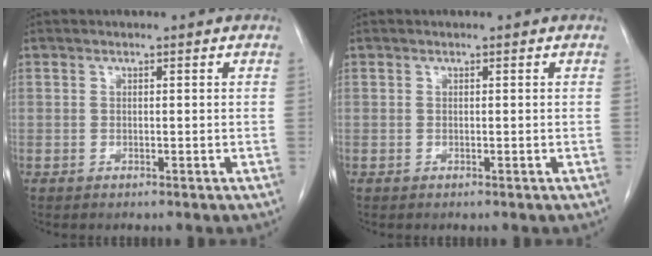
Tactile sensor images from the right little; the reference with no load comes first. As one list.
[{"total": 0.0}]